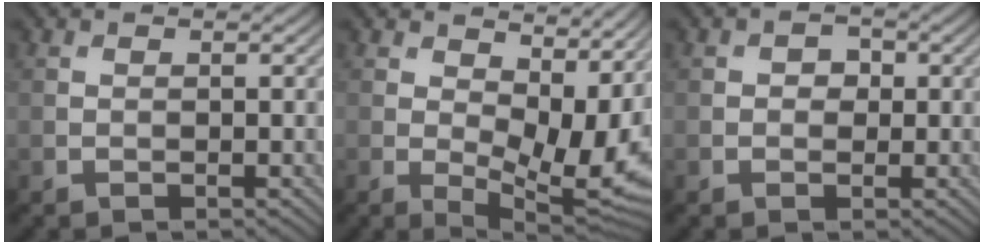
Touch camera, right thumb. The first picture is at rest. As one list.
[{"total": 11.0, "force": [3.6, 6.1, 8.5], "torque": [-0.132, -0.021, 0.067]}, {"total": 1.6, "force": [0.1, 1.4, 0.9], "torque": [-0.015, -0.002, -0.004]}]